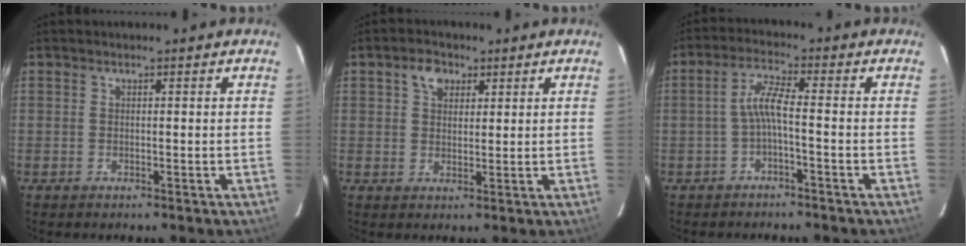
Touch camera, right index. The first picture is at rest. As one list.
[{"total": 3.9, "force": [2.0, 2.8, 1.9], "torque": [-0.029, 0.013, 0.035]}, {"total": 3.9, "force": [-1.6, 0.1, 3.5], "torque": [-0.082, 0.010, -0.031]}]